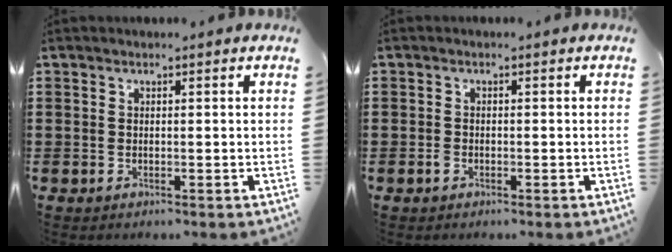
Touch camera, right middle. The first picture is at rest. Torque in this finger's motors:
{"motor_torque": [0.45, -0.09, 0.00, 0.03]}